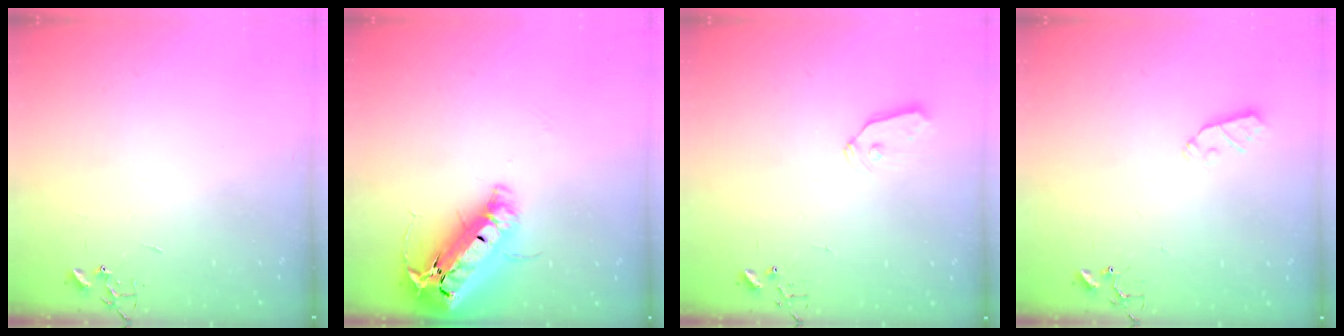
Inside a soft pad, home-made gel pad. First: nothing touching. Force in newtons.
{"total": 25.0, "press": 24.5, "slide": 4.9}
{"total": 6.3, "press": 6.3, "slide": 0.1}
{"total": 5.5, "press": 5.5, "slide": 0.4}